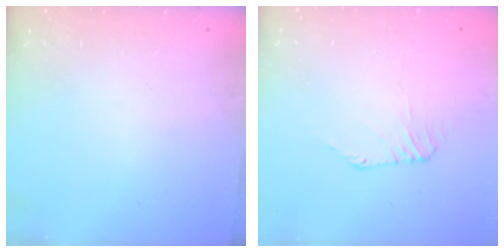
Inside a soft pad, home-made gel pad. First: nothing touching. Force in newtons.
{"total": 1.3, "press": 1.2, "slide": 0.3}